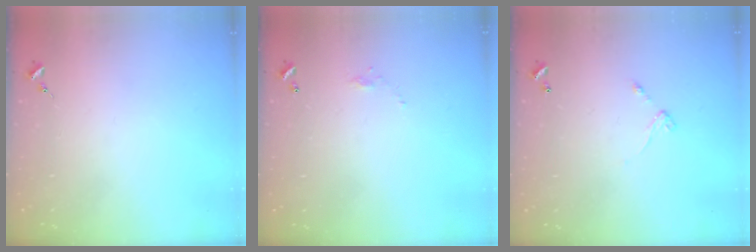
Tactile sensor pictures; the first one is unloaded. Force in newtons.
{"total": 3.2, "press": 3.2, "slide": 0.0}
{"total": 5.0, "press": 5.0, "slide": 0.3}